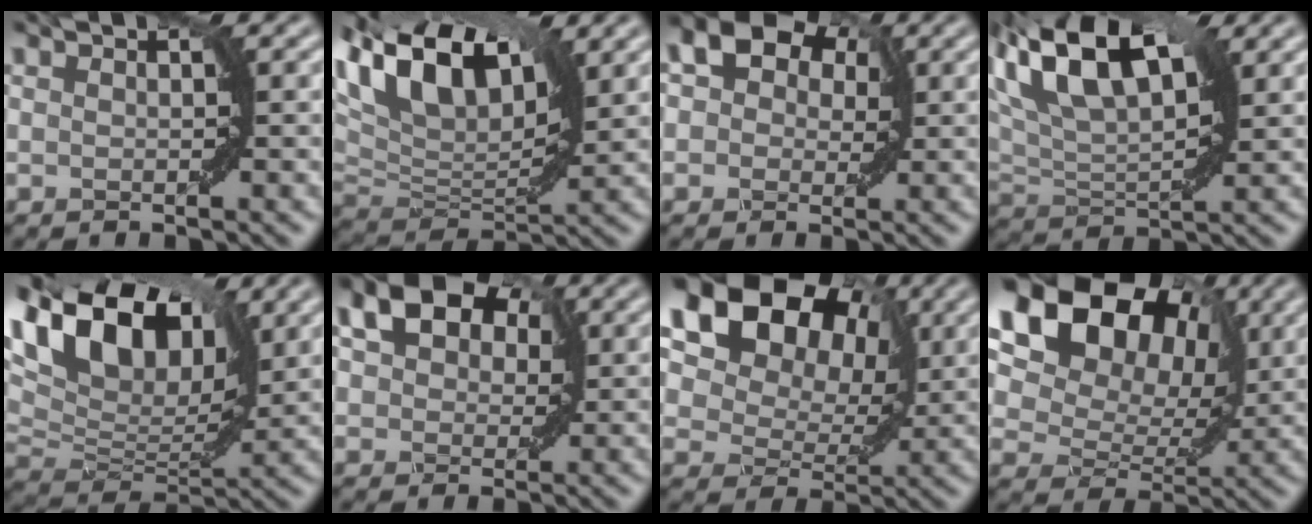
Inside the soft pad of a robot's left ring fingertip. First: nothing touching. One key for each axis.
{"total": 12.0, "fx": 6.7, "fy": 5.5, "fz": 8.3, "tx": -0.161, "ty": 0.030, "tz": 0.116}
{"total": 9.5, "fx": 3.6, "fy": 6.9, "fz": 5.4, "tx": -0.061, "ty": 0.050, "tz": 0.011}
{"total": 11.2, "fx": 5.4, "fy": 5.2, "fz": 8.3, "tx": -0.162, "ty": 0.031, "tz": 0.090}
{"total": 14.3, "fx": 7.2, "fy": 7.4, "fz": 9.9, "tx": -0.190, "ty": 0.035, "tz": 0.117}
{"total": 8.8, "fx": 3.7, "fy": 5.8, "fz": 5.5, "tx": -0.091, "ty": 0.035, "tz": 0.042}
{"total": 17.8, "fx": 8.1, "fy": 12.8, "fz": 9.2, "tx": -0.183, "ty": 0.045, "tz": 0.155}
{"total": 14.6, "fx": 6.8, "fy": 9.7, "fz": 8.5, "tx": -0.156, "ty": 0.050, "tz": 0.106}